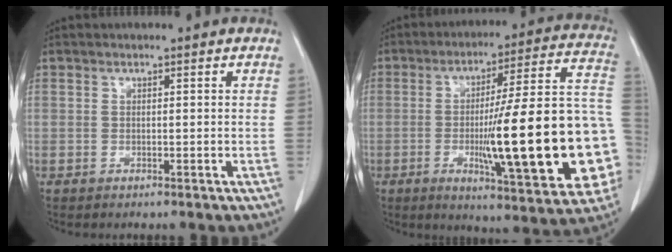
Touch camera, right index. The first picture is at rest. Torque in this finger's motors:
{"motor_torque": [2.14, 0.00, 1.06, 0.21]}